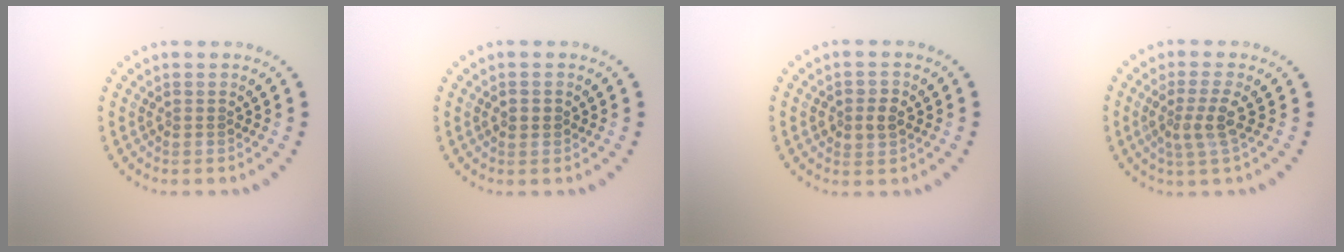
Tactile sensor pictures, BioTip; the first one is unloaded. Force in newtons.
{"total": 1.5, "press": 1.5, "slide": 0.2}
{"total": 2.0, "press": 2.0, "slide": 0.2}
{"total": 2.6, "press": 2.0, "slide": 1.6}